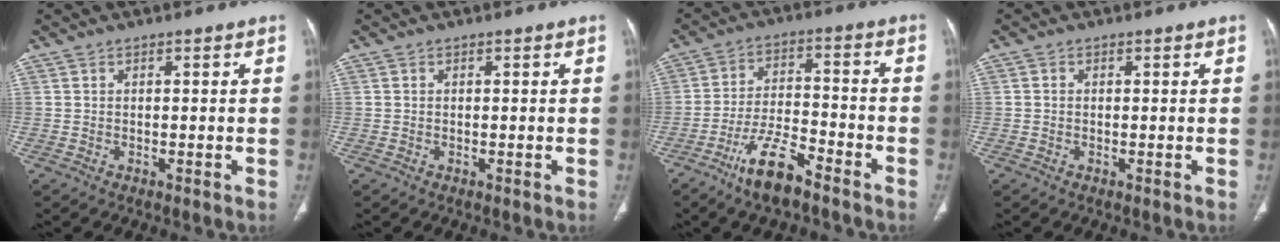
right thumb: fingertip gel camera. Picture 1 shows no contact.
{"total": 0.0}
{"total": 10.0, "force": [-7.0, 2.8, 6.6], "torque": [-0.129, 0.041, -0.127]}
{"total": 0.7, "force": [0.0, 0.6, 0.4], "torque": [-0.005, 0.001, -0.002]}